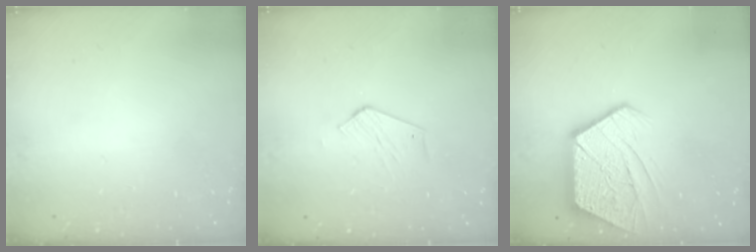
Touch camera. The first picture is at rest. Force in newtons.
{"total": 3.0, "press": 3.0, "slide": 0.1}
{"total": 13.8, "press": 13.8, "slide": 0.9}